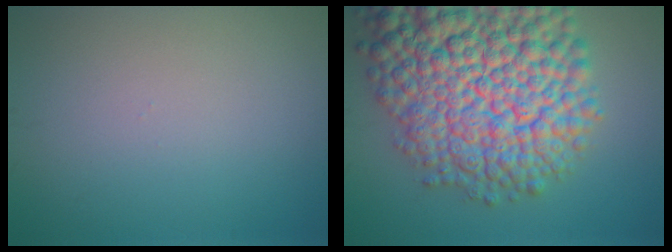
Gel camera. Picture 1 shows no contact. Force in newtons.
{"total": 14.9, "press": 14.9, "slide": 0.6}